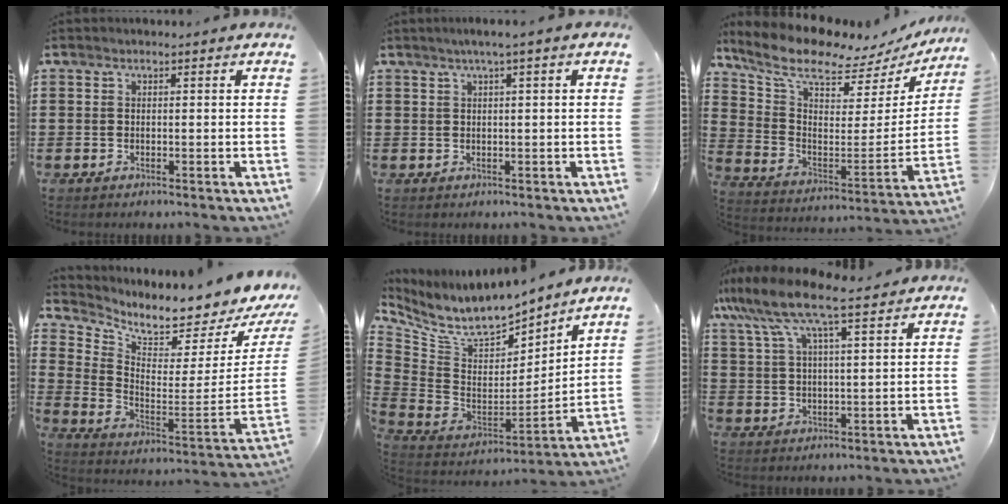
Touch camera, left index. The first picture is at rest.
{"total": 1.5, "force": [0.5, -0.1, 1.4], "torque": [-0.026, -0.001, 0.009]}
{"total": 9.5, "force": [7.9, 2.3, 4.7], "torque": [-0.127, -0.060, 0.136]}
{"total": 4.7, "force": [4.4, 0.1, 1.6], "torque": [-0.046, -0.070, 0.066]}
{"total": 8.8, "force": [7.7, 2.5, 3.4], "torque": [-0.109, -0.064, 0.134]}
{"total": 9.6, "force": [7.3, 1.8, 6.0], "torque": [-0.139, -0.019, 0.128]}